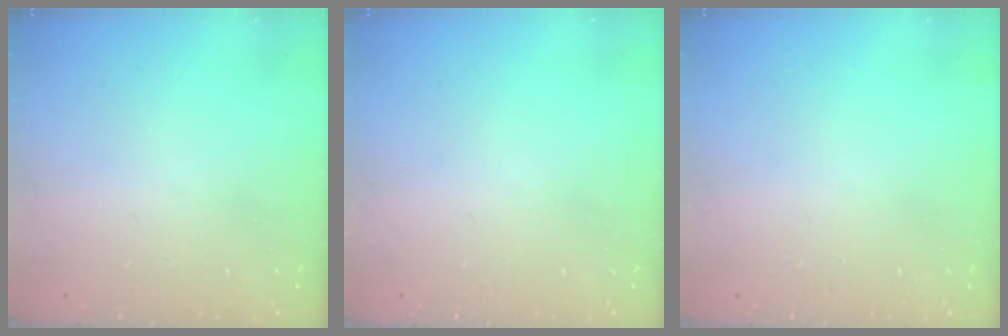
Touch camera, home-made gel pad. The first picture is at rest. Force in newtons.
{"total": 0.0}
{"total": 0.0}